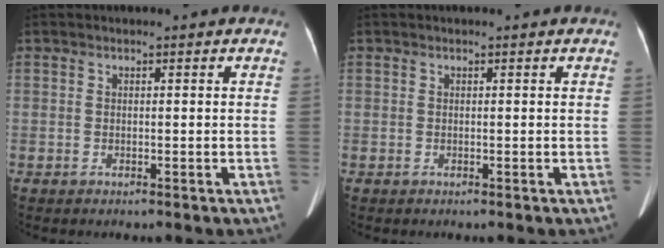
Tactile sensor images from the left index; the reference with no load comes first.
{"total": 0.0}